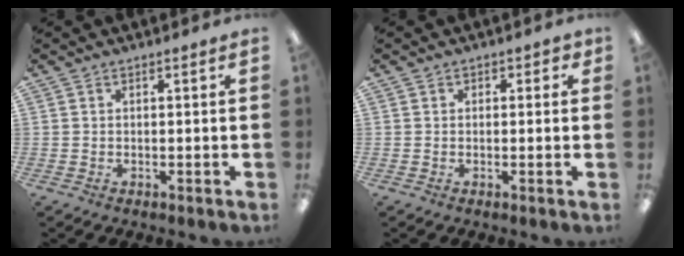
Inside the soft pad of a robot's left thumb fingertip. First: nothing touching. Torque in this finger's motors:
{"motor_torque": [-0.18, 0.09, 0.12, 0.42, -0.02]}